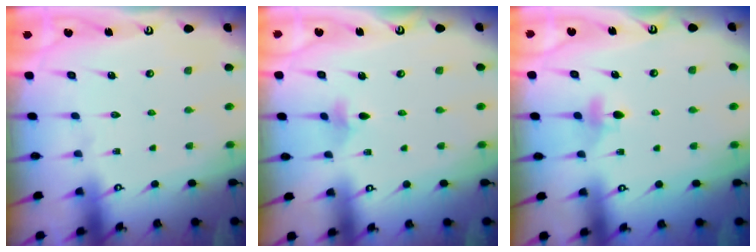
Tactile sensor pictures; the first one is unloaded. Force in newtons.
{"total": 2.7, "press": 2.6, "slide": 0.5}
{"total": 4.1, "press": 4.0, "slide": 0.9}